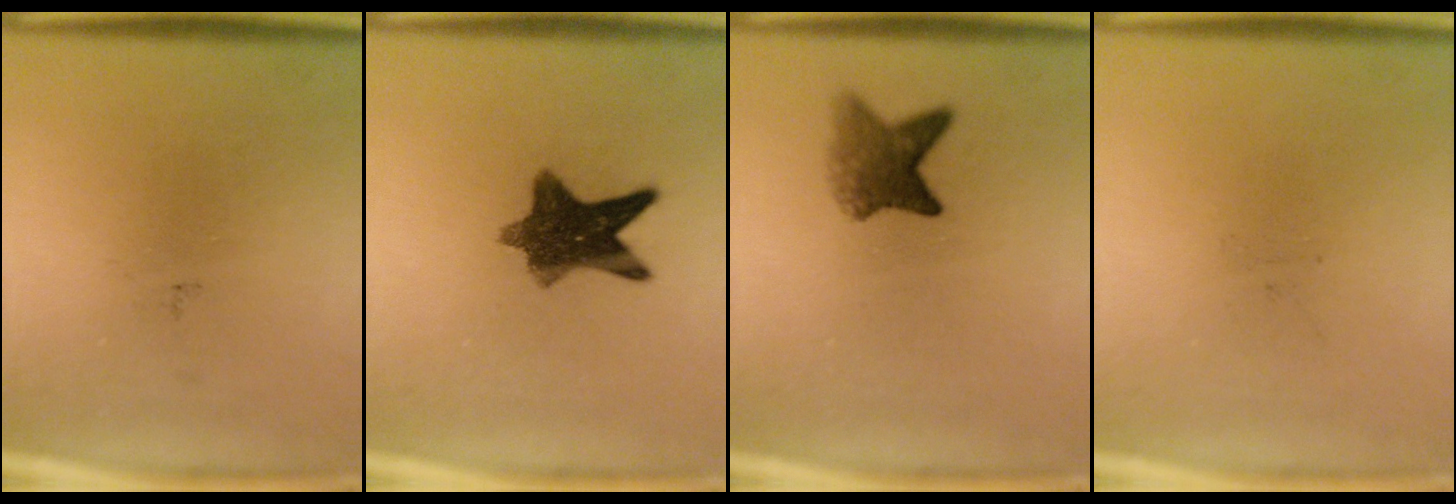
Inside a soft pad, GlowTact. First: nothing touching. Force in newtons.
{"total": 9.9}
{"total": 4.7}
{"total": 0.0}